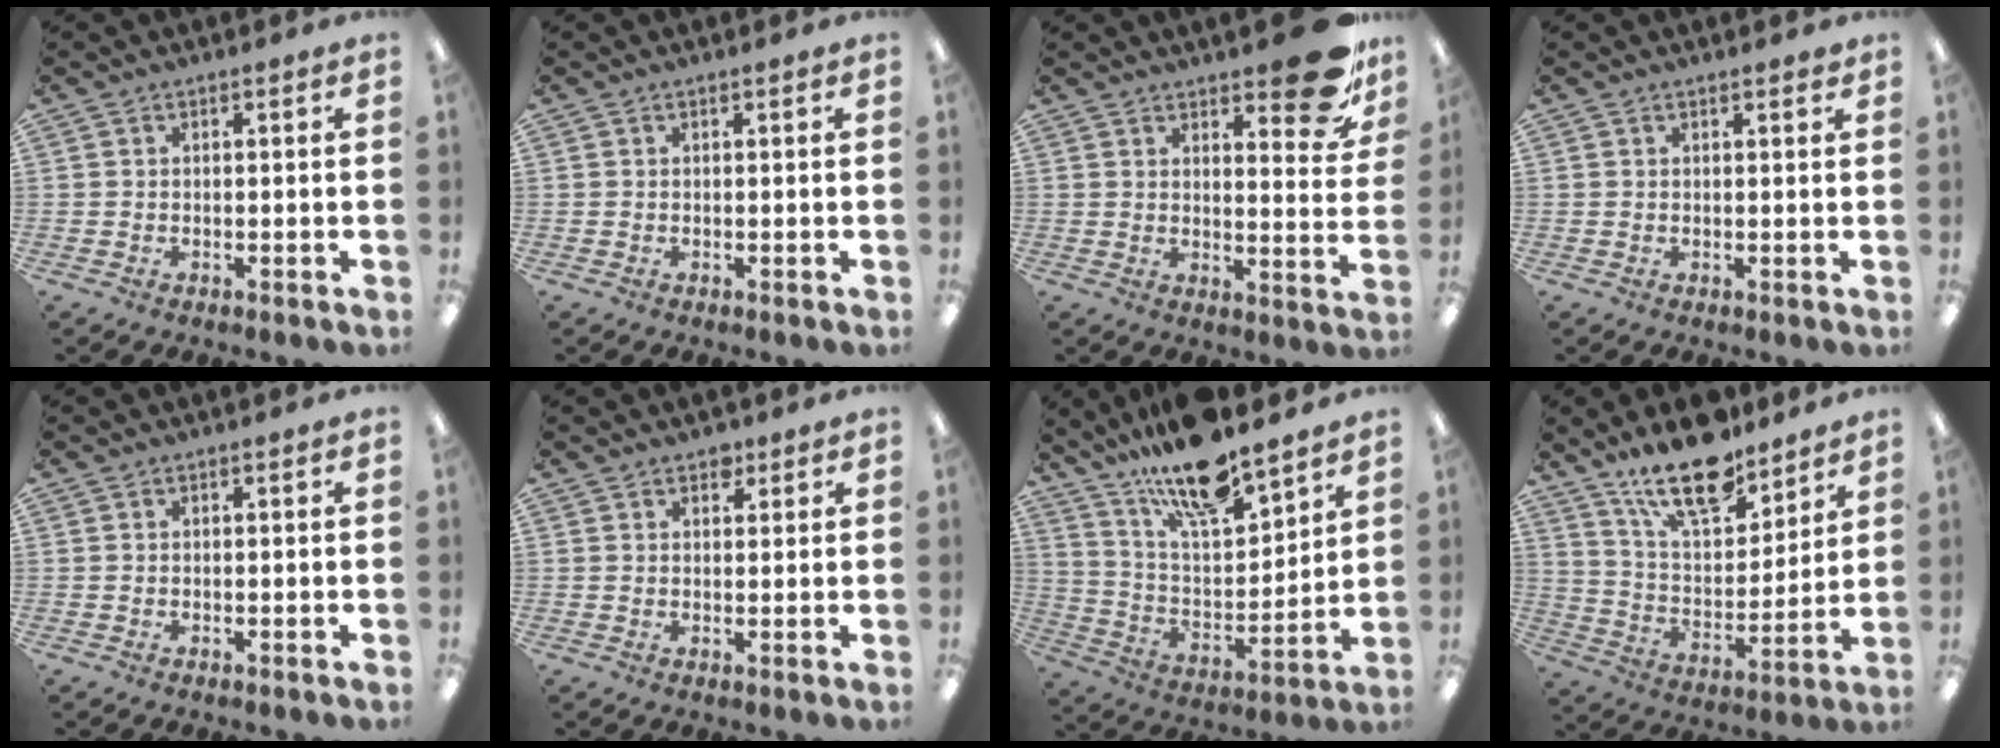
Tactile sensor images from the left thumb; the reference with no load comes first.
{"total": 0.0}
{"total": 13.4, "force": [9.5, 4.5, 8.3], "torque": [-0.093, -0.065, 0.156]}
{"total": 1.1, "force": [1.0, 0.2, 0.5], "torque": [-0.002, -0.003, 0.017]}
{"total": 0.0}
{"total": 2.5, "force": [1.9, 1.4, 0.8], "torque": [-0.001, -0.006, 0.032]}
{"total": 17.1, "force": [14.6, 4.1, 7.9], "torque": [-0.155, -0.094, 0.255]}
{"total": 18.6, "force": [14.2, 7.0, 9.8], "torque": [-0.172, -0.078, 0.246]}